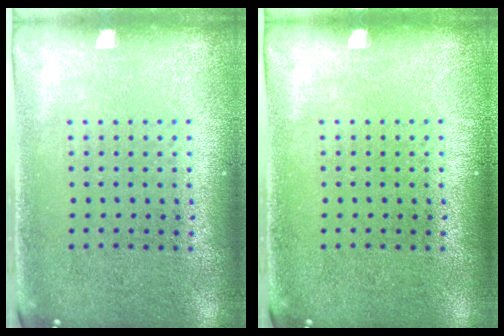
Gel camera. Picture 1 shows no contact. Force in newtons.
{"total": 0.0}